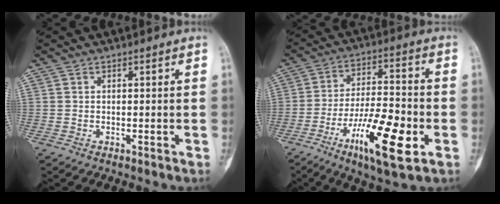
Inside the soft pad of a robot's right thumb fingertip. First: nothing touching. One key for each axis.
{"total": 16.7, "fx": -6.4, "fy": 4.6, "fz": 14.7, "tx": -0.254, "ty": 0.017, "tz": -0.104}